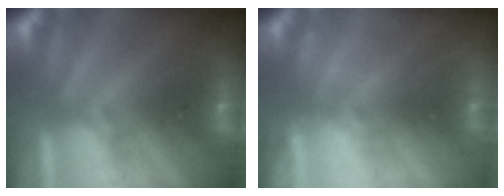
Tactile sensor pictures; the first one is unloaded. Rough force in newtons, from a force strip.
{"total": 2.2}